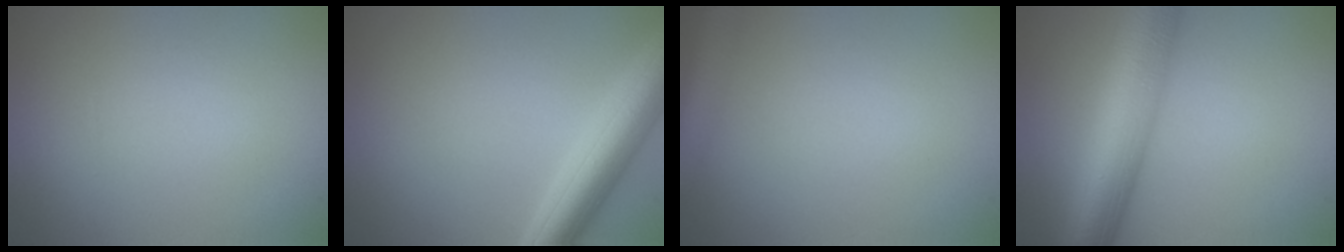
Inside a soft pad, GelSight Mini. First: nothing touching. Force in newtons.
{"total": 6.1, "press": 6.1, "slide": 0.2}
{"total": 2.9, "press": 2.9, "slide": 0.1}
{"total": 9.3, "press": 9.3, "slide": 0.3}